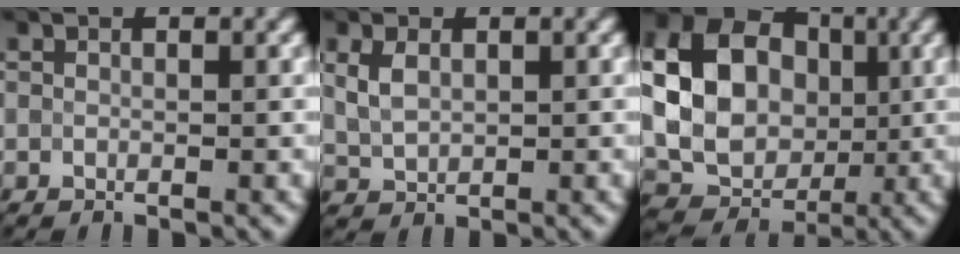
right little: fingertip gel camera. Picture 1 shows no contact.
{"total": 2.4, "force": [0.9, 1.5, 1.6], "torque": [-0.040, 0.006, 0.020]}
{"total": 14.5, "force": [1.5, 11.9, 8.2], "torque": [-0.174, 0.024, 0.021]}